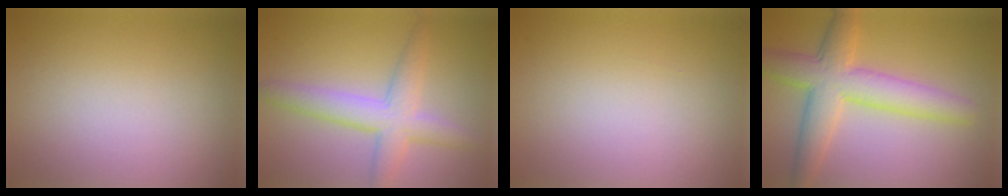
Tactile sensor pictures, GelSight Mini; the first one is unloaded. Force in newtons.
{"total": 4.7, "press": 4.7, "slide": 0.2}
{"total": 0.0}
{"total": 6.6, "press": 6.6, "slide": 0.1}